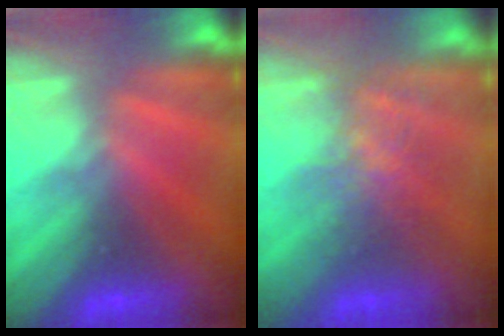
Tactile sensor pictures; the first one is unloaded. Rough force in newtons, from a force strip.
{"total": 4.5}